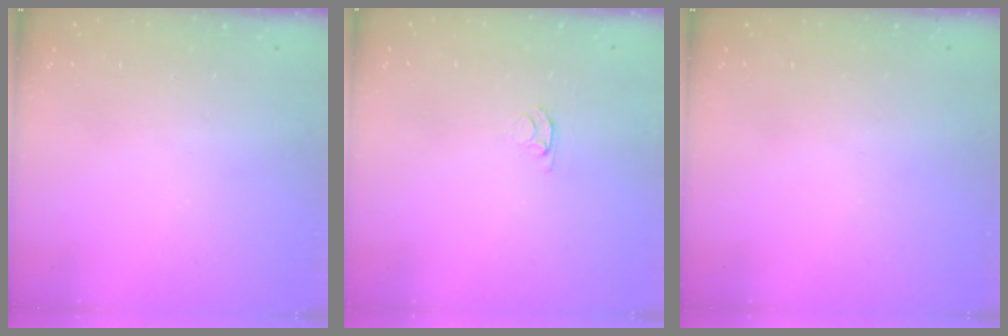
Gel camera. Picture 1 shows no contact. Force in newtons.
{"total": 2.1, "press": 2.1, "slide": 0.2}
{"total": 0.0}